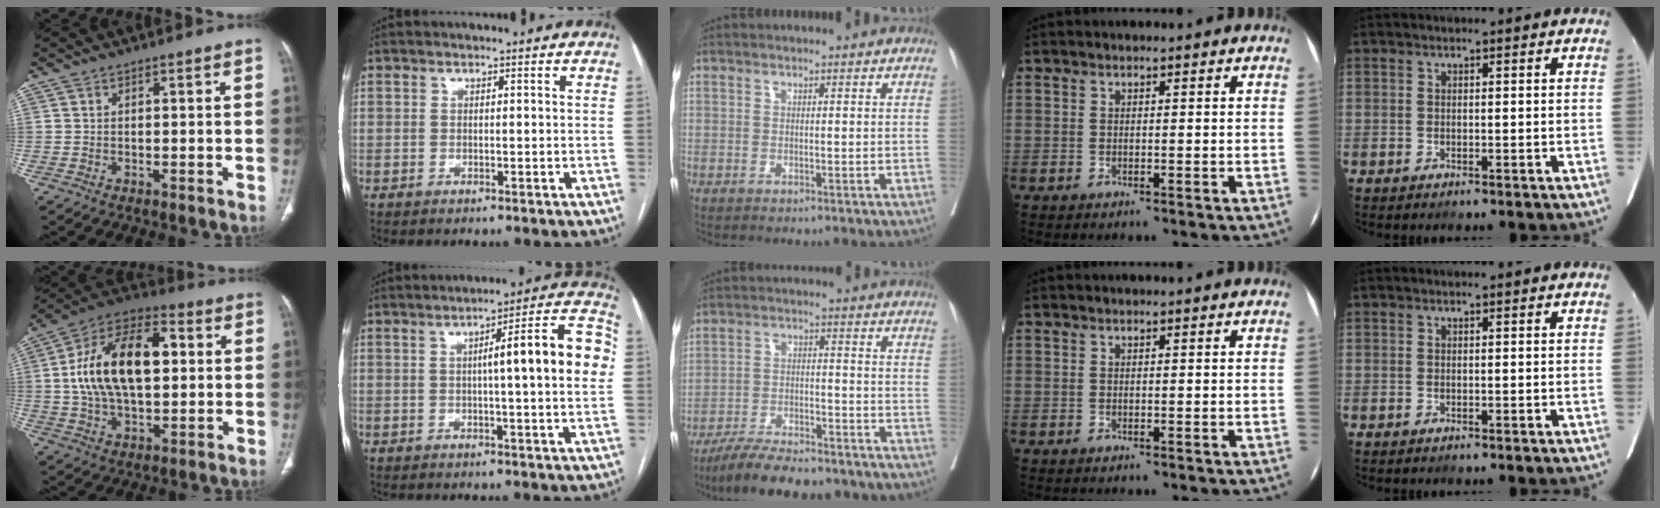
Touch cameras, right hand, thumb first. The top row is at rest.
{"thumb": {"total": 20.4, "force": [2.5, 11.2, 16.9], "torque": [-0.290, 0.025, 0.038]}, "index": {"total": 12.4, "force": [1.2, 0.9, 12.3], "torque": [-0.163, 0.030, 0.010]}, "middle": {"total": 13.6, "force": [-11.7, 3.1, 6.1], "torque": [-0.092, 0.002, -0.177]}}